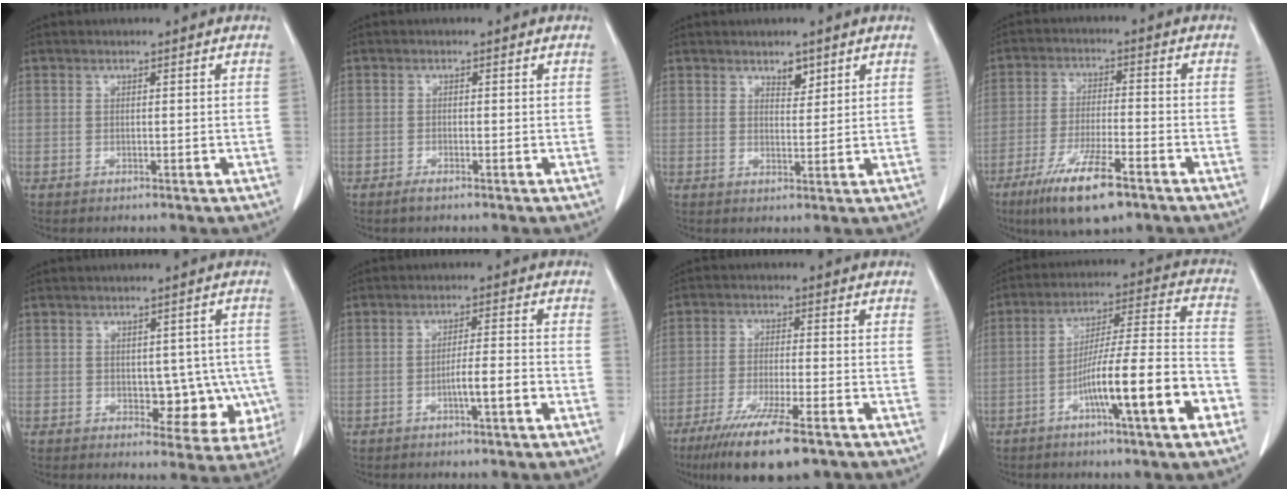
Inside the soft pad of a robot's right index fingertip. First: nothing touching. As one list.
[{"total": 1.1, "force": [-0.9, 0.1, 0.6], "torque": [-0.015, -0.001, -0.014]}, {"total": 2.3, "force": [1.7, 1.1, 1.2], "torque": [-0.017, -0.005, 0.029]}, {"total": 11.2, "force": [-6.9, 2.0, 8.6], "torque": [-0.164, -0.021, -0.117]}, {"total": 7.7, "force": [-1.2, 4.6, 6.0], "torque": [-0.047, 0.013, -0.004]}, {"total": 4.3, "force": [-1.9, 0.1, 3.9], "torque": [-0.059, 0.003, -0.031]}, {"total": 12.7, "force": [-8.7, 1.7, 9.0], "torque": [-0.157, -0.032, -0.140]}, {"total": 15.6, "force": [-6.6, 0.7, 14.1], "torque": [-0.227, 0.009, -0.107]}]